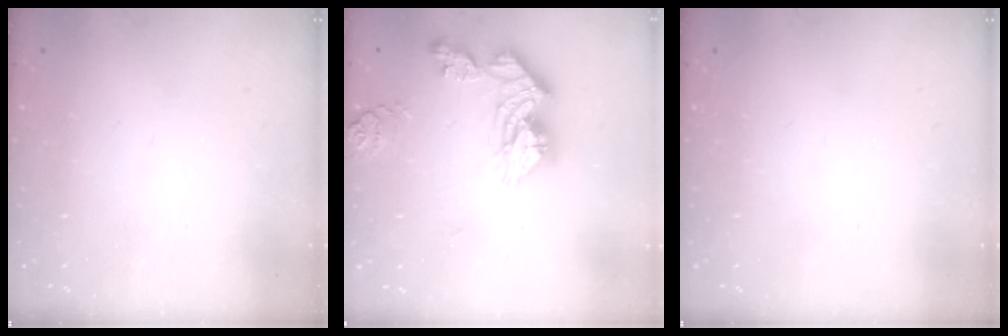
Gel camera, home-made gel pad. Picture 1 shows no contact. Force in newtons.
{"total": 14.2, "press": 14.1, "slide": 1.4}
{"total": 0.0}